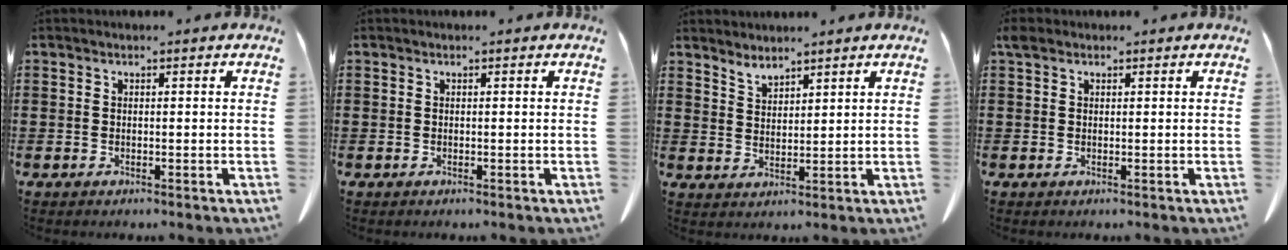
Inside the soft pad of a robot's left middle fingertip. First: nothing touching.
{"total": 0.0}
{"total": 2.7, "force": [2.7, 0.2, 0.1], "torque": [-0.009, -0.009, 0.052]}
{"total": 1.2, "force": [0.7, 0.8, 0.6], "torque": [-0.015, 0.003, 0.014]}